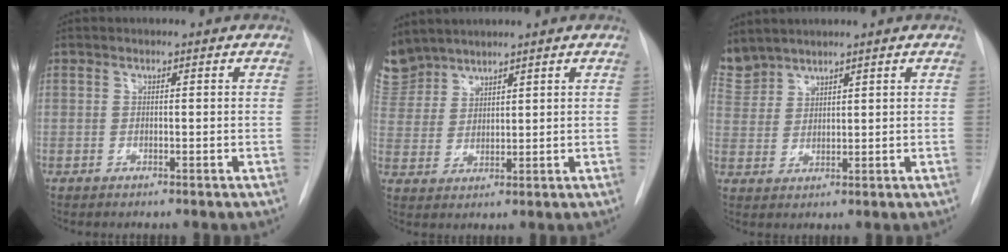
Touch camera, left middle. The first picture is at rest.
{"total": 7.2, "force": [6.7, 2.7, 0.3], "torque": [-0.014, 0.007, 0.149]}
{"total": 5.7, "force": [5.4, 1.8, 0.4], "torque": [-0.017, 0.010, 0.120]}